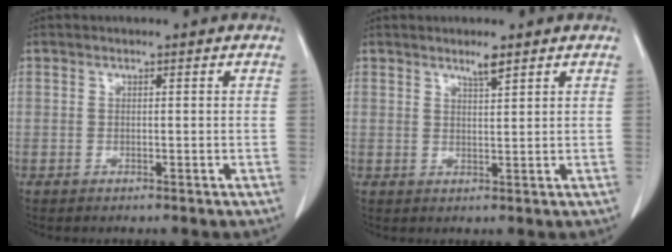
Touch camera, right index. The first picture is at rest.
{"total": 2.1, "force": [1.7, 0.0, 1.3], "torque": [-0.029, -0.002, 0.031]}